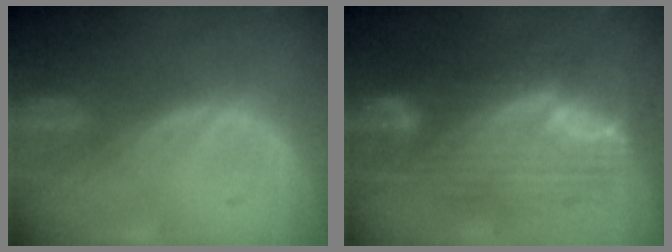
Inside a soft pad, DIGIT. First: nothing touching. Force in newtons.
{"total": 11.6, "press": 11.6, "slide": 1.0}